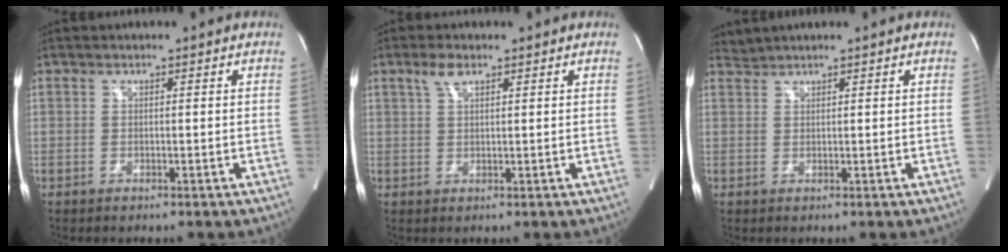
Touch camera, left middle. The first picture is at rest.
{"total": 2.7, "force": [1.7, 0.9, 1.9], "torque": [-0.047, 0.009, 0.037]}
{"total": 1.4, "force": [1.3, -0.4, -0.5], "torque": [-0.001, 0.007, 0.032]}